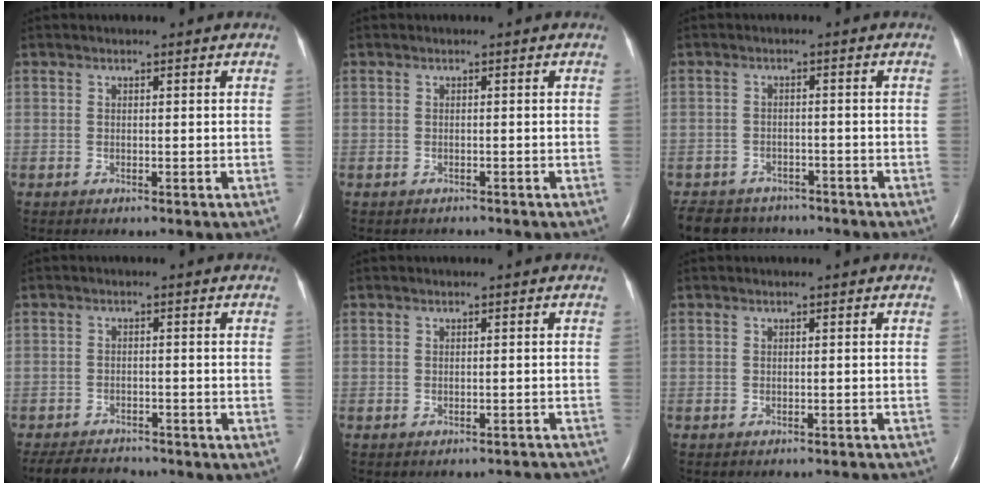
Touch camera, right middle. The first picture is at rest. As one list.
[{"total": 1.0, "force": [-0.9, 0.4, -0.1], "torque": [-0.006, 0.000, -0.015]}, {"total": 9.3, "force": [-8.0, 4.5, 1.7], "torque": [-0.039, 0.000, -0.108]}, {"total": 7.3, "force": [-6.8, 2.0, 1.8], "torque": [-0.032, -0.008, -0.101]}, {"total": 3.1, "force": [-3.0, 0.9, 0.1], "torque": [0.004, 0.000, -0.030]}, {"total": 3.8, "force": [-3.6, 0.7, 0.7], "torque": [-0.010, -0.008, -0.037]}]